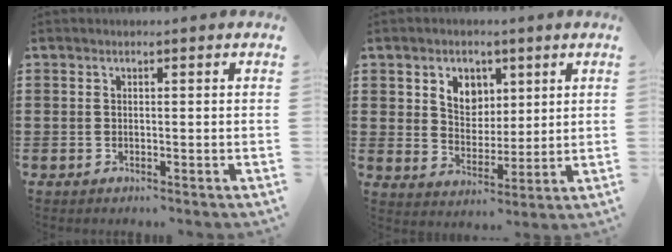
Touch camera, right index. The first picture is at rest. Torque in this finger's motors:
{"motor_torque": [0.65, 0.30, 0.21, 0.08]}